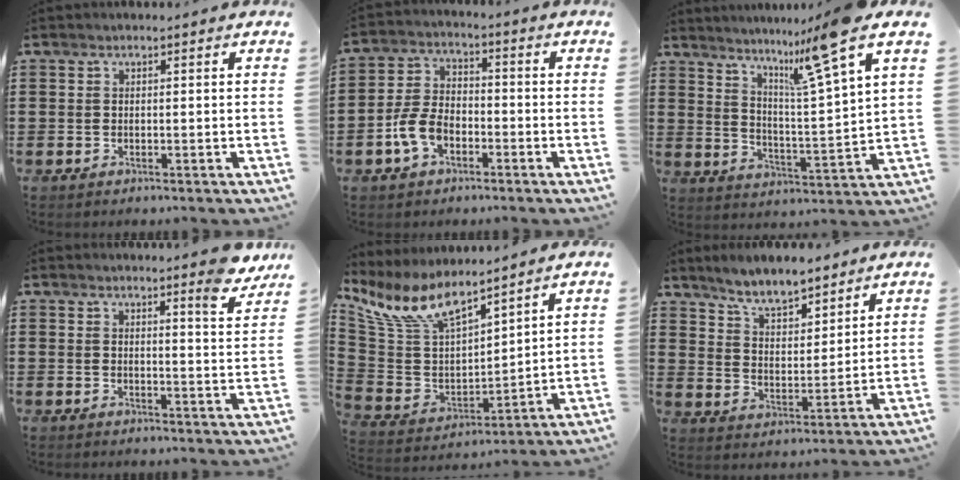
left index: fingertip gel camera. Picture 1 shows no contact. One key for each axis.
{"total": 6.7, "fx": -3.0, "fy": 3.9, "fz": 4.6, "tx": -0.113, "ty": 0.005, "tz": -0.063}
{"total": 10.4, "fx": 8.0, "fy": -0.9, "fz": 6.6, "tx": -0.120, "ty": -0.048, "tz": 0.122}
{"total": 5.4, "fx": 4.8, "fy": -0.1, "fz": 2.5, "tx": -0.032, "ty": -0.031, "tz": 0.078}
{"total": 10.9, "fx": 7.9, "fy": 3.9, "fz": 6.4, "tx": -0.162, "ty": -0.038, "tz": 0.141}
{"total": 6.4, "fx": 5.8, "fy": 1.4, "fz": 2.2, "tx": -0.067, "ty": -0.019, "tz": 0.104}